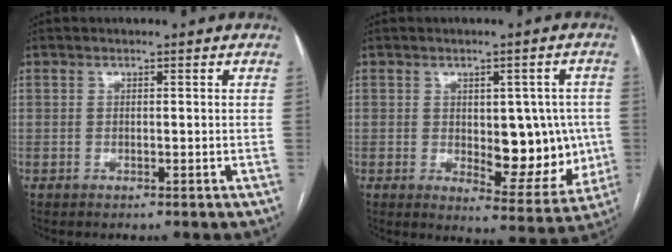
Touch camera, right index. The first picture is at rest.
{"total": 11.3, "force": [-0.3, 5.5, 9.9], "torque": [-0.108, 0.004, 0.013]}